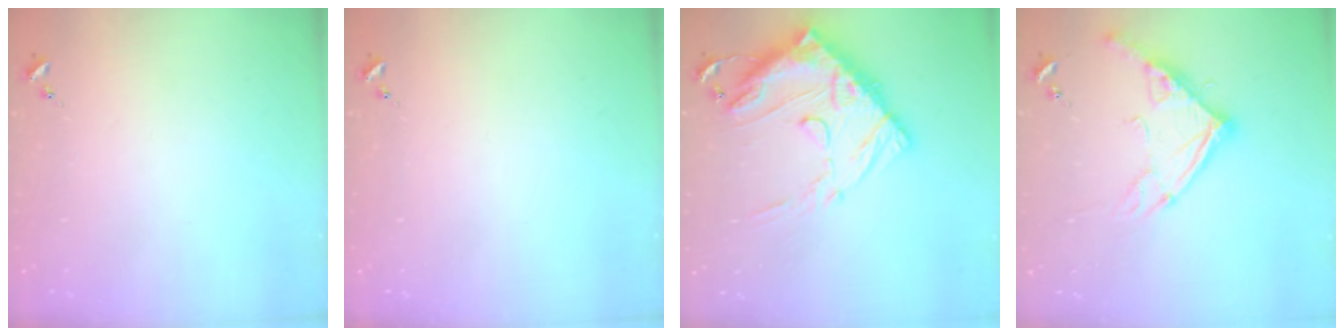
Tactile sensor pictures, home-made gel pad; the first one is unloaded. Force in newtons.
{"total": 0.0}
{"total": 21.5, "press": 21.4, "slide": 2.1}
{"total": 14.5, "press": 14.4, "slide": 1.4}